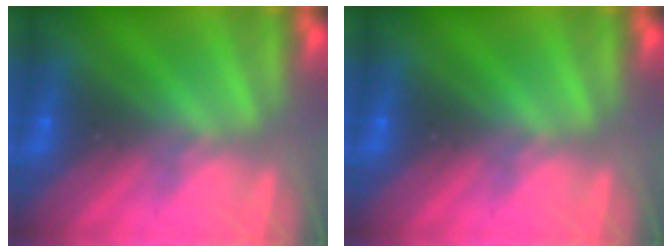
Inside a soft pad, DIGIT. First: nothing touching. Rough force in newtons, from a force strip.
{"total": 0.0}